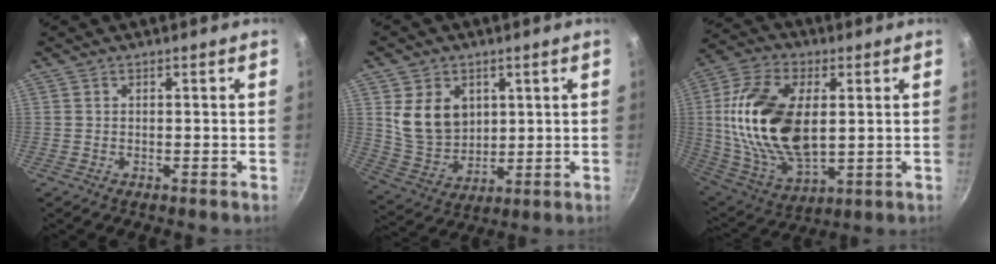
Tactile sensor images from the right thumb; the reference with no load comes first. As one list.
[{"total": 11.2, "force": [3.0, 8.6, 6.4], "torque": [-0.092, -0.023, 0.072]}, {"total": 22.5, "force": [2.6, 12.7, 18.3], "torque": [-0.348, -0.005, 0.052]}]